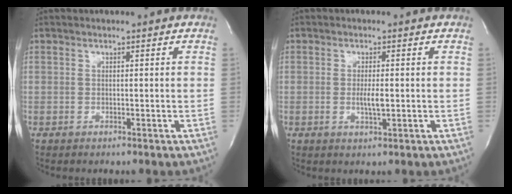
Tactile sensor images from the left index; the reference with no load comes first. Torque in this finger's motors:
{"motor_torque": [0.48, -0.07, 0.12, 0.03]}